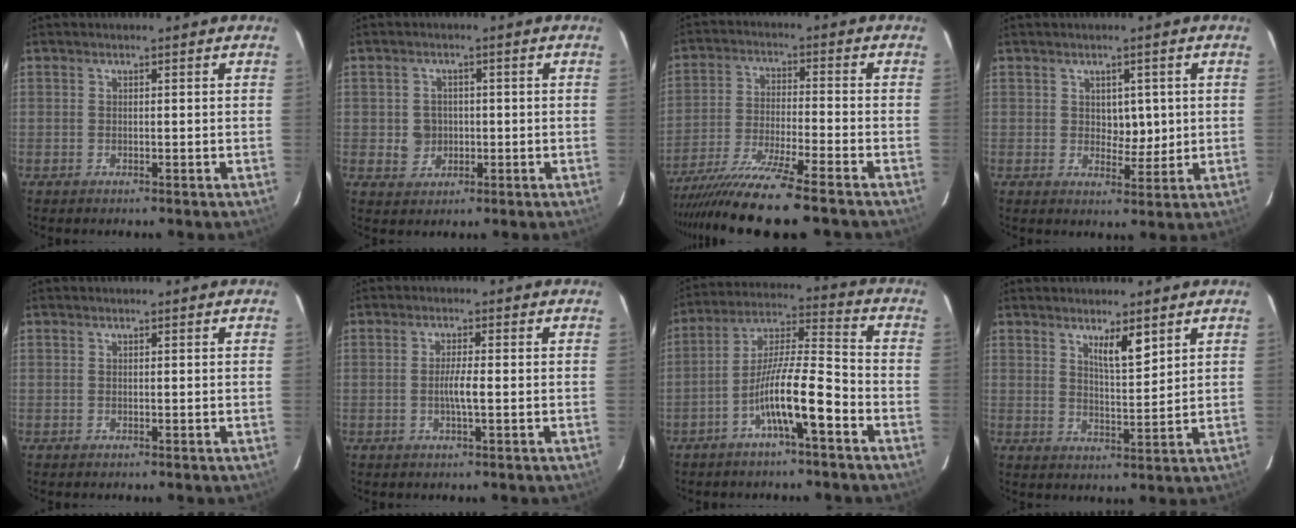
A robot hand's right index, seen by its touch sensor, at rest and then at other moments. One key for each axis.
{"total": 3.6, "fx": -0.2, "fy": 3.3, "fz": 1.3, "tx": -0.018, "ty": 0.006, "tz": 0.004}
{"total": 13.6, "fx": -11.2, "fy": -0.8, "fz": 7.7, "tx": -0.130, "ty": -0.034, "tz": -0.189}
{"total": 3.8, "fx": 0.7, "fy": 2.5, "fz": 2.8, "tx": -0.032, "ty": -0.001, "tz": 0.016}
{"total": 0.0}
{"total": 2.9, "fx": -0.5, "fy": 0.0, "fz": 2.9, "tx": -0.056, "ty": -0.001, "tz": -0.009}
{"total": 11.2, "fx": -5.2, "fy": 0.8, "fz": 9.9, "tx": -0.183, "ty": 0.016, "tz": -0.094}
{"total": 4.6, "fx": 2.9, "fy": 0.7, "fz": 3.5, "tx": -0.062, "ty": -0.007, "tz": 0.054}